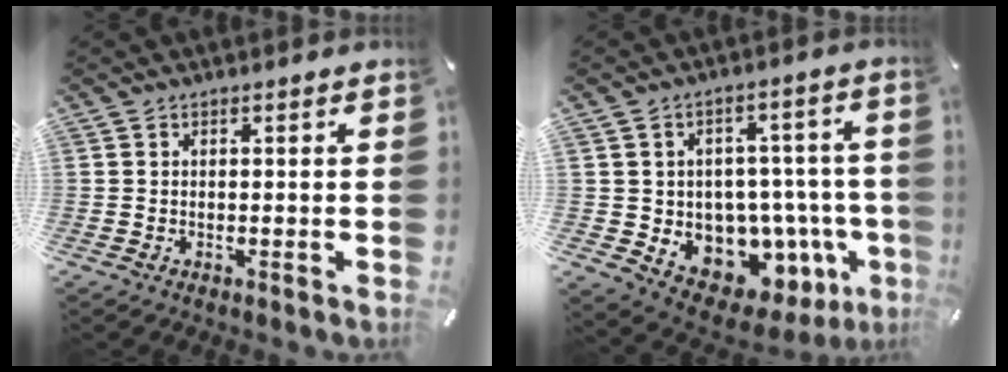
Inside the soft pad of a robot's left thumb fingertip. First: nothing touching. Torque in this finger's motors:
{"motor_torque": [2.30, 2.71, 0.41, 0.09, 0.10]}